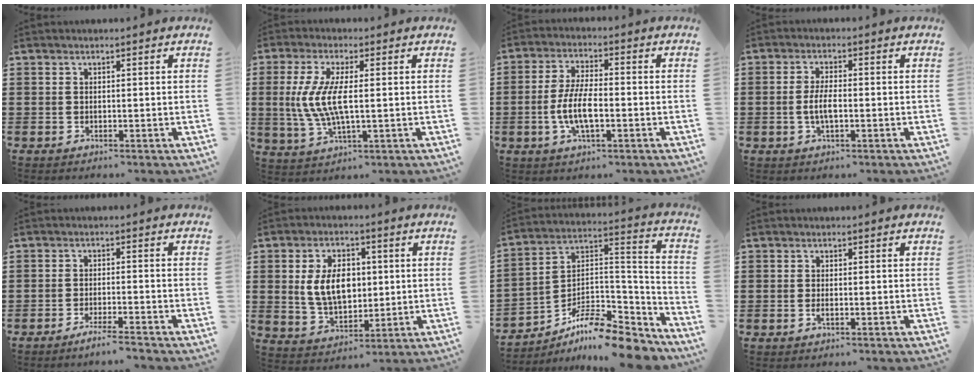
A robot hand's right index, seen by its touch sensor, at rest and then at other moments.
{"total": 8.0, "force": [0.0, 2.5, 7.6], "torque": [-0.174, -0.009, -0.009]}
{"total": 7.2, "force": [-1.8, 2.5, 6.5], "torque": [-0.145, -0.007, -0.040]}
{"total": 3.8, "force": [-0.7, 1.3, 3.5], "torque": [-0.077, -0.001, -0.019]}
{"total": 2.9, "force": [-2.6, -0.4, 1.2], "torque": [-0.018, 0.000, -0.050]}
{"total": 8.4, "force": [1.0, 5.3, 6.4], "torque": [-0.137, 0.010, 0.014]}
{"total": 10.1, "force": [-8.5, 2.5, 5.0], "torque": [-0.086, 0.015, -0.166]}
{"total": 0.8, "force": [-0.3, 0.2, 0.7], "torque": [-0.013, -0.003, -0.005]}